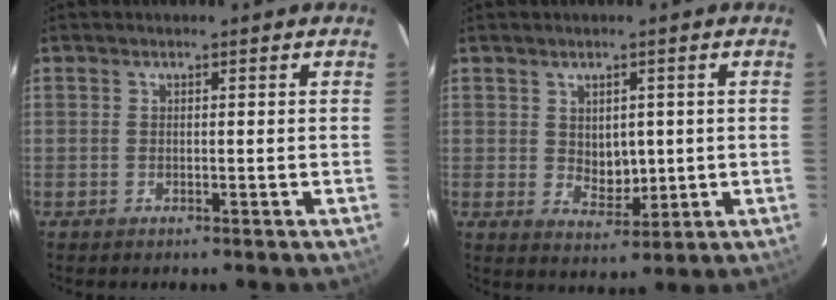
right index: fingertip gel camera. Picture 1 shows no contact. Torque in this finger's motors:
{"motor_torque": [0.17, 0.15, 0.25, 0.02]}